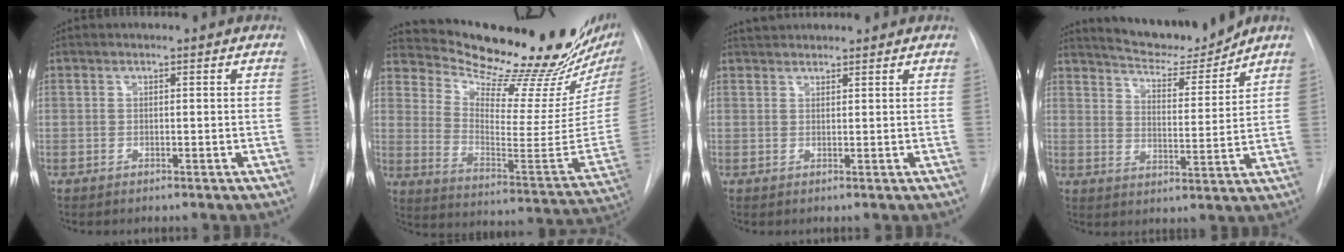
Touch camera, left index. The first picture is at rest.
{"total": 26.5, "force": [23.0, 2.2, 12.9], "torque": [-0.200, -0.106, 0.314]}
{"total": 3.1, "force": [3.0, 0.6, 0.6], "torque": [-0.010, 0.030, 0.053]}
{"total": 10.4, "force": [9.9, 0.6, 2.9], "torque": [-0.046, -0.017, 0.159]}